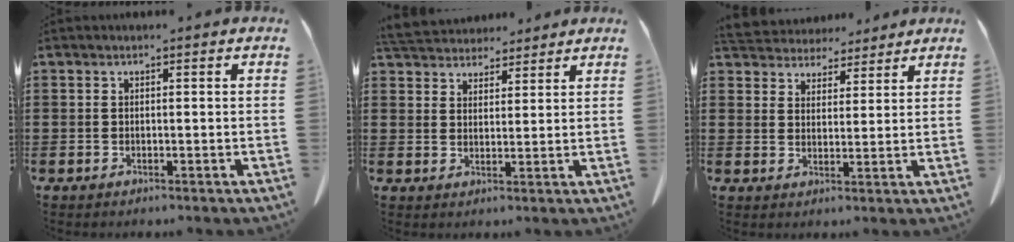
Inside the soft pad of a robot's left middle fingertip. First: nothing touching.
{"total": 5.2, "force": [5.0, 1.3, 0.6], "torque": [-0.030, -0.015, 0.095]}
{"total": 4.6, "force": [4.4, 1.3, 0.0], "torque": [-0.020, -0.020, 0.082]}